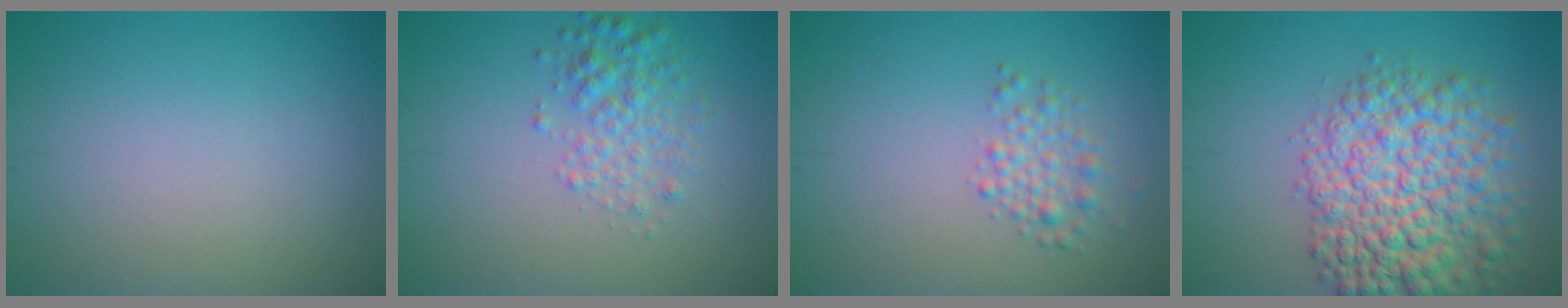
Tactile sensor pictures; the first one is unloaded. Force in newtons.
{"total": 2.8, "press": 2.8, "slide": 0.0}
{"total": 2.2, "press": 2.2, "slide": 0.1}
{"total": 9.0, "press": 9.0, "slide": 0.3}